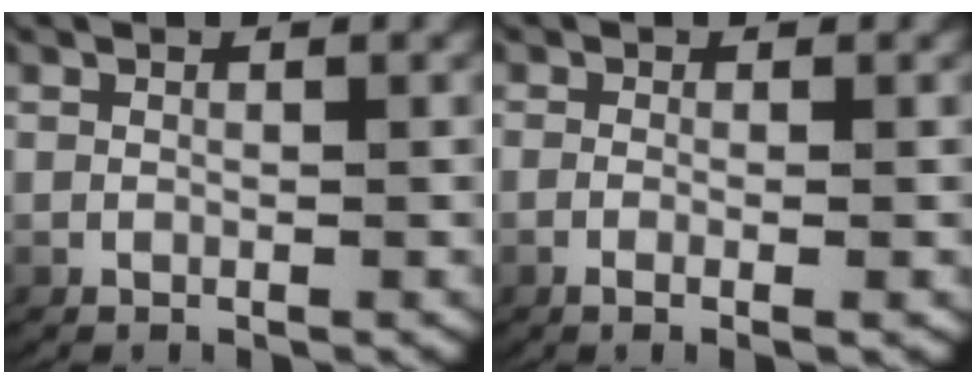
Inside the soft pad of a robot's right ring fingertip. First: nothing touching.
{"total": 1.9, "force": [-0.8, 0.2, 1.7], "torque": [-0.042, -0.012, -0.009]}